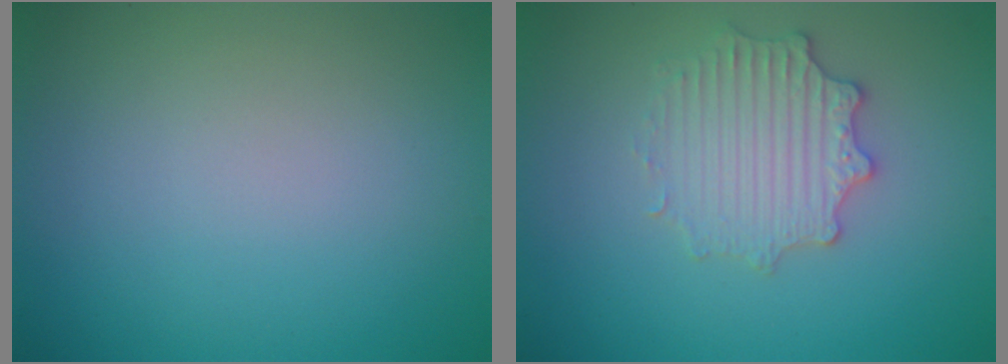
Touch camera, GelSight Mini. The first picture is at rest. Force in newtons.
{"total": 2.9, "press": 2.9, "slide": 0.6}